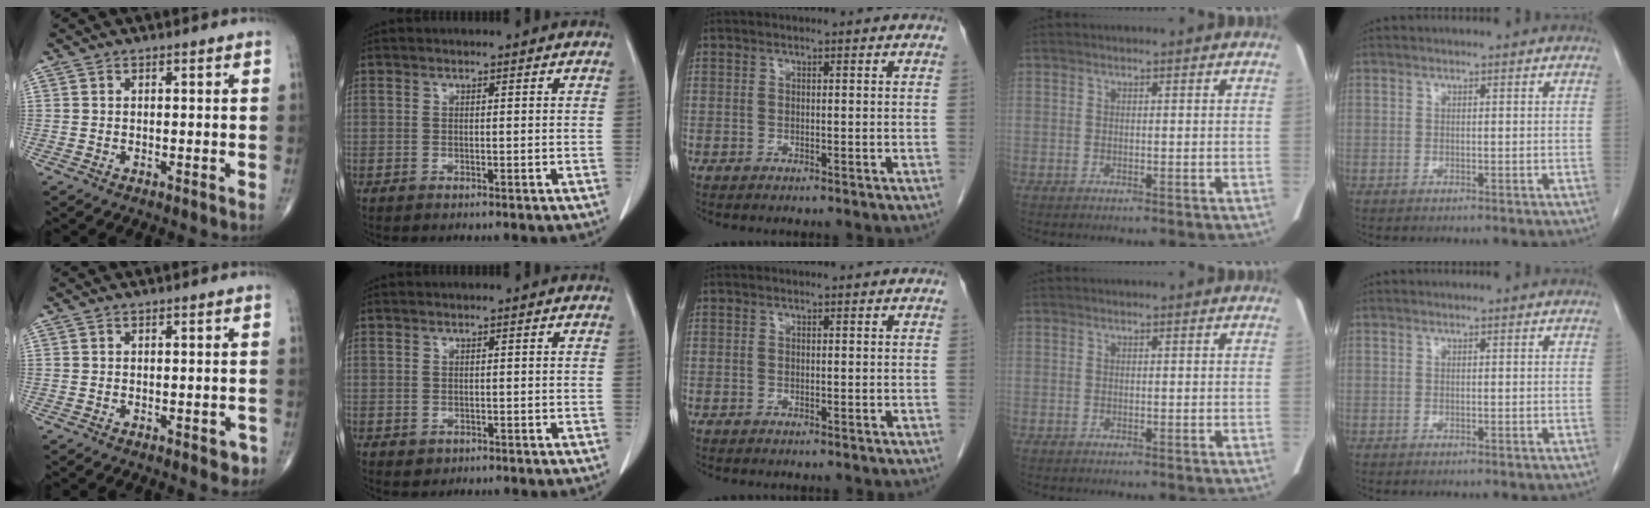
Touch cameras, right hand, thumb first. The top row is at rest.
{"thumb": {"total": 2.2, "force": [-1.0, 1.1, 1.5], "torque": [-0.006, 0.004, -0.011]}, "index": {"total": 0.9, "force": [-0.1, 0.8, 0.2], "torque": [-0.006, 0.001, 0.004]}}